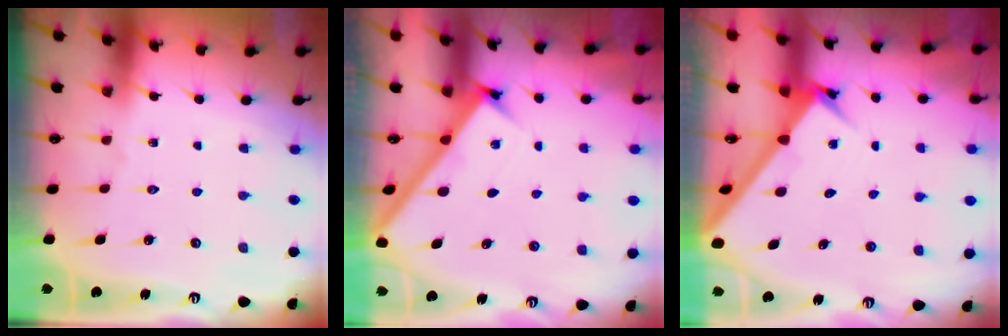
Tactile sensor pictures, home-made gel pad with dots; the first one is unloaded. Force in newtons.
{"total": 2.5, "press": 2.5, "slide": 0.3}
{"total": 3.7, "press": 3.7, "slide": 0.4}